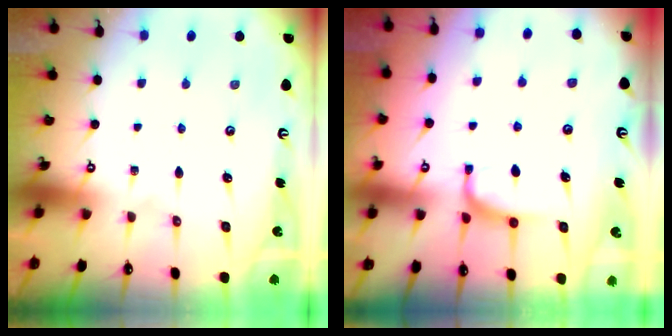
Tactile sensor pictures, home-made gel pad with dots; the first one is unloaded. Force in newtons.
{"total": 1.6, "press": 1.5, "slide": 0.5}